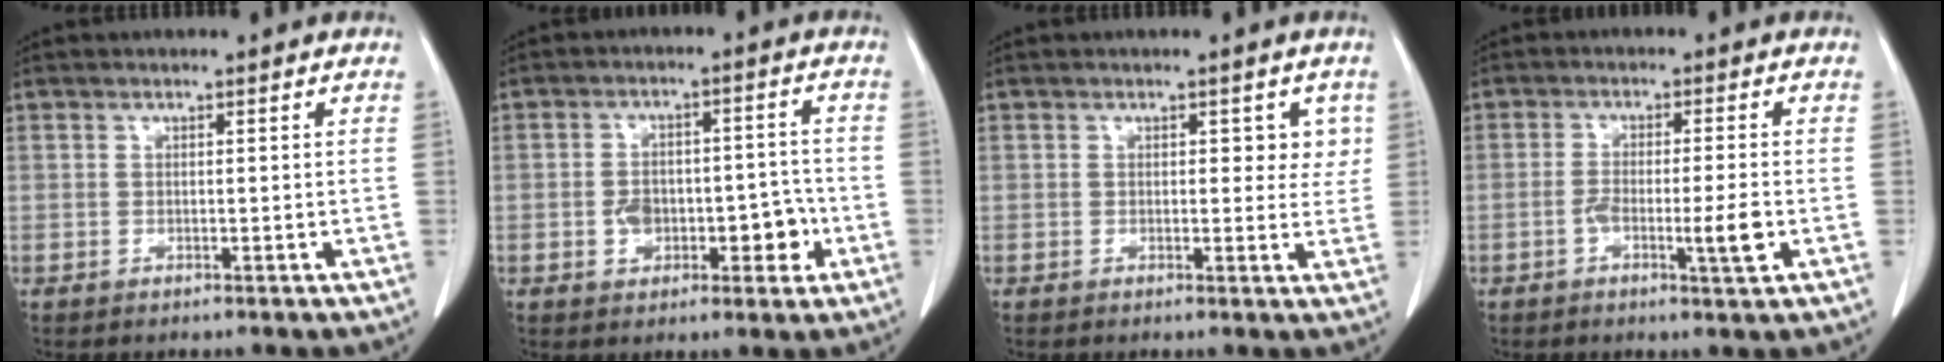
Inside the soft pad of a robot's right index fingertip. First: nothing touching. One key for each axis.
{"total": 7.9, "fx": -2.3, "fy": 4.5, "fz": 6.0, "tx": -0.082, "ty": 0.028, "tz": -0.027}
{"total": 3.1, "fx": 1.1, "fy": 2.0, "fz": 2.2, "tx": -0.010, "ty": 0.003, "tz": 0.009}
{"total": 5.5, "fx": -1.8, "fy": 0.2, "fz": 5.2, "tx": -0.091, "ty": -0.004, "tz": -0.028}